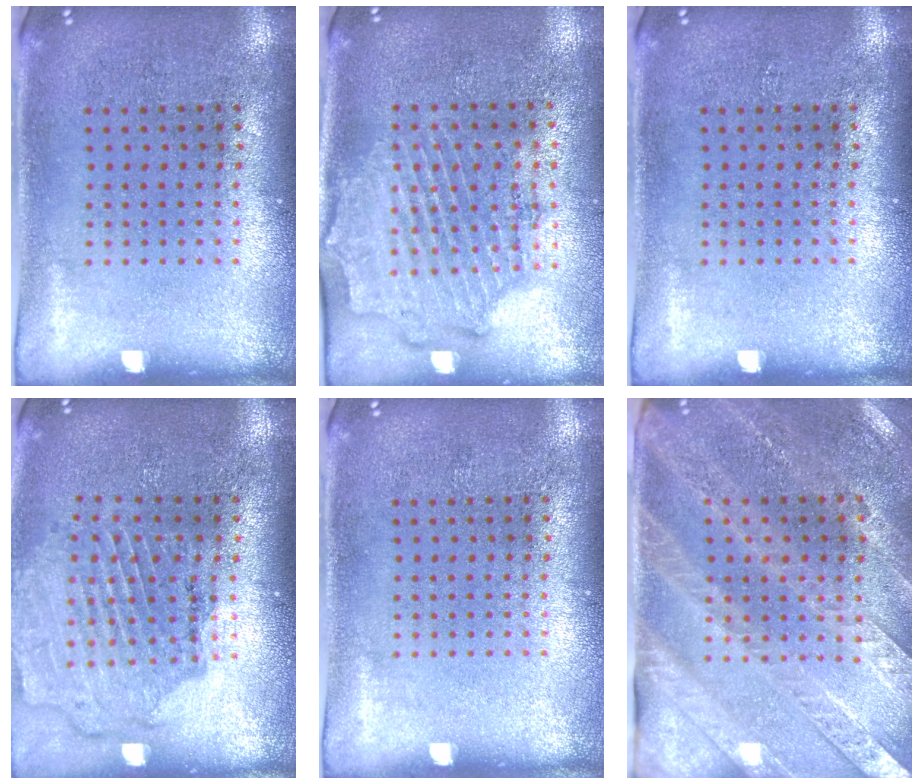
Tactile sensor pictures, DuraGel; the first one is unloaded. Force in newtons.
{"total": 1.8, "press": 1.7, "slide": 0.8}
{"total": 0.0}
{"total": 1.6, "press": 1.6, "slide": 0.2}
{"total": 0.0}
{"total": 2.9, "press": 2.7, "slide": 1.1}